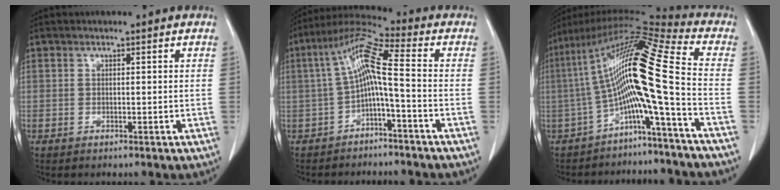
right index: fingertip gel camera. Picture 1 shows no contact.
{"total": 8.6, "force": [-1.3, 0.6, 8.5], "torque": [-0.160, 0.036, -0.027]}
{"total": 15.3, "force": [-3.5, -0.8, 14.9], "torque": [-0.269, 0.037, -0.073]}